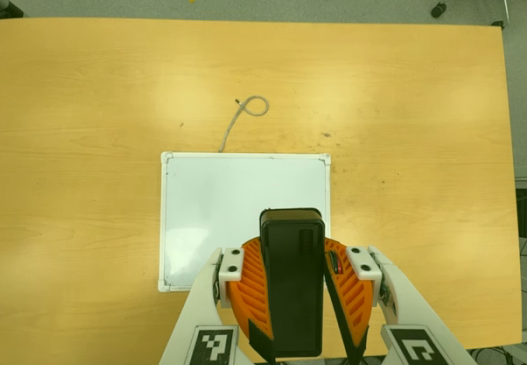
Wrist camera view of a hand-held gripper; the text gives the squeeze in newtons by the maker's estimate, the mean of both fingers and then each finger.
{"total": 10.2, "left": 9.9, "right": 10.5}